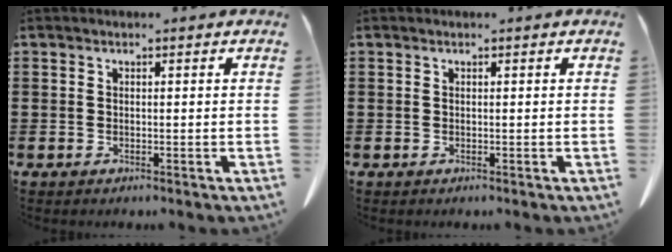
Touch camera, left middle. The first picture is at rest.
{"total": 0.0}